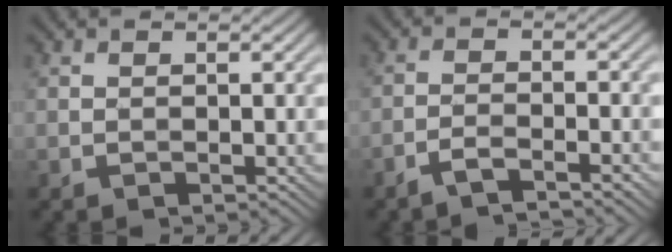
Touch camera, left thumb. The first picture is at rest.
{"total": 3.6, "force": [-2.8, 0.5, 2.2], "torque": [-0.036, 0.004, -0.061]}